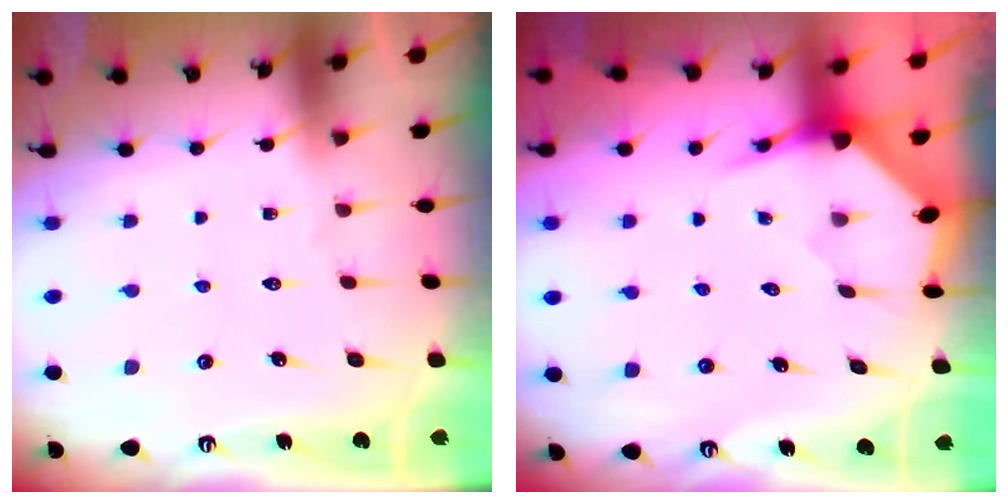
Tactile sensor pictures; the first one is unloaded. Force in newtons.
{"total": 3.5, "press": 3.5, "slide": 0.4}